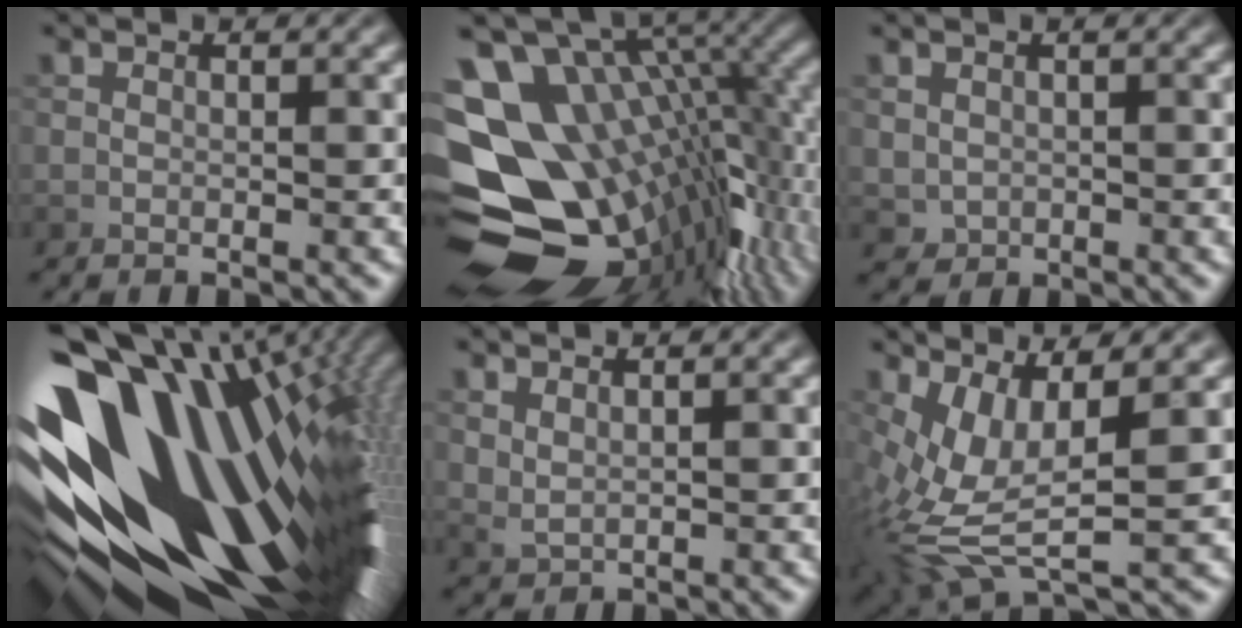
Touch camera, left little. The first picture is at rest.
{"total": 16.7, "force": [-1.1, 10.4, 13.1], "torque": [-0.195, -0.008, 0.011]}
{"total": 1.2, "force": [0.1, 1.1, 0.4], "torque": [-0.006, -0.006, 0.005]}
{"total": 19.4, "force": [-1.2, 10.7, 16.1], "torque": [-0.293, -0.053, -0.006]}
{"total": 1.1, "force": [0.8, 0.4, 0.5], "torque": [-0.018, -0.003, 0.024]}
{"total": 8.7, "force": [0.1, 3.2, 8.1], "torque": [-0.190, -0.003, 0.004]}